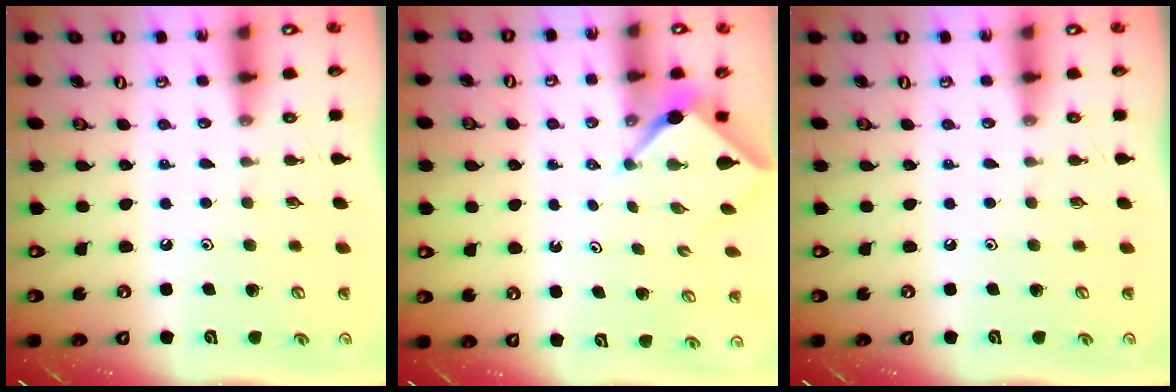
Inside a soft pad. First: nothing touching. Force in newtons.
{"total": 2.5, "press": 2.5, "slide": 0.1}
{"total": 0.0}